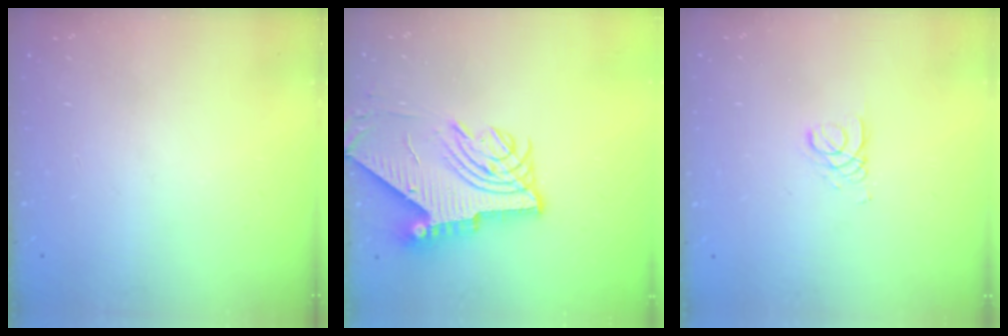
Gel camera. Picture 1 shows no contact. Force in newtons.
{"total": 10.9, "press": 10.8, "slide": 1.2}
{"total": 2.7, "press": 2.7, "slide": 0.3}